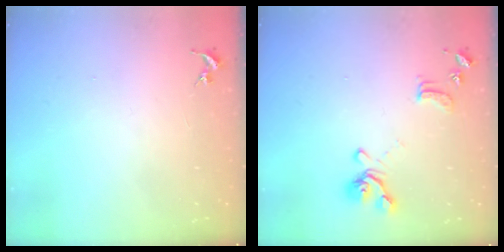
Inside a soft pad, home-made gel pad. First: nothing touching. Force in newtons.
{"total": 12.6, "press": 12.5, "slide": 1.4}